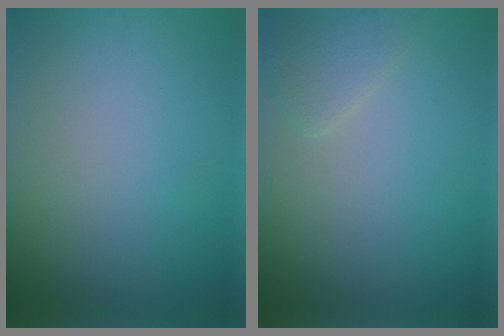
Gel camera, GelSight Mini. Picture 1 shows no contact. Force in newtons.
{"total": 1.8, "press": 1.8, "slide": 0.1}